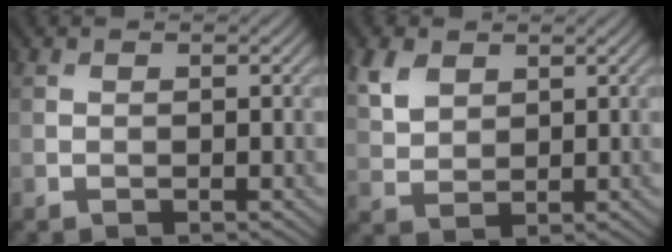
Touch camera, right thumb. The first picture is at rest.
{"total": 4.6, "force": [2.6, 2.9, 2.5], "torque": [-0.066, 0.001, 0.056]}